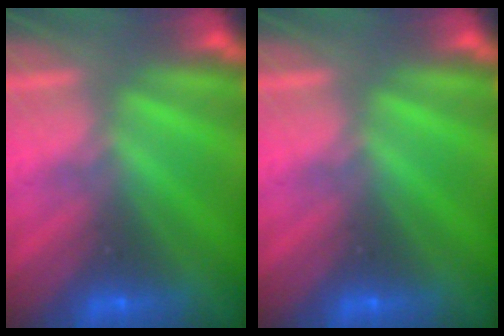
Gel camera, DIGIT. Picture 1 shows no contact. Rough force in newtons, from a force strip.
{"total": 0.0}